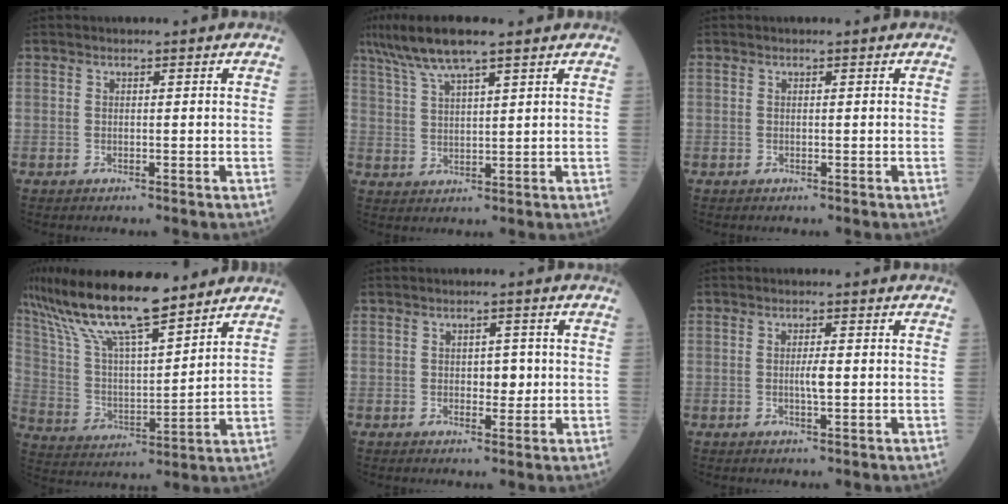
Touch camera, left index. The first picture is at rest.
{"total": 8.5, "force": [6.3, 0.8, 5.6], "torque": [-0.111, 0.023, 0.115]}
{"total": 0.0}
{"total": 17.6, "force": [14.2, 3.1, 9.9], "torque": [-0.192, 0.015, 0.265]}
{"total": 2.7, "force": [-0.2, 1.6, 2.1], "torque": [-0.024, 0.000, -0.003]}
{"total": 2.0, "force": [-0.4, 0.2, 2.0], "torque": [-0.037, -0.004, -0.006]}